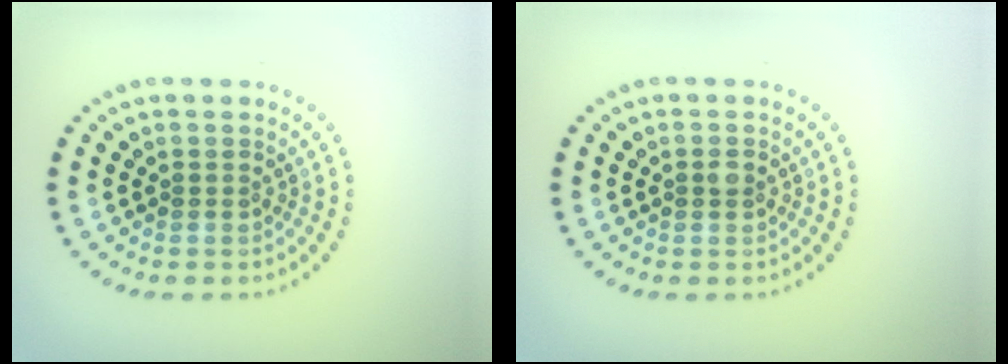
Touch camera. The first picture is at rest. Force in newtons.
{"total": 0.9, "press": 0.9, "slide": 0.0}